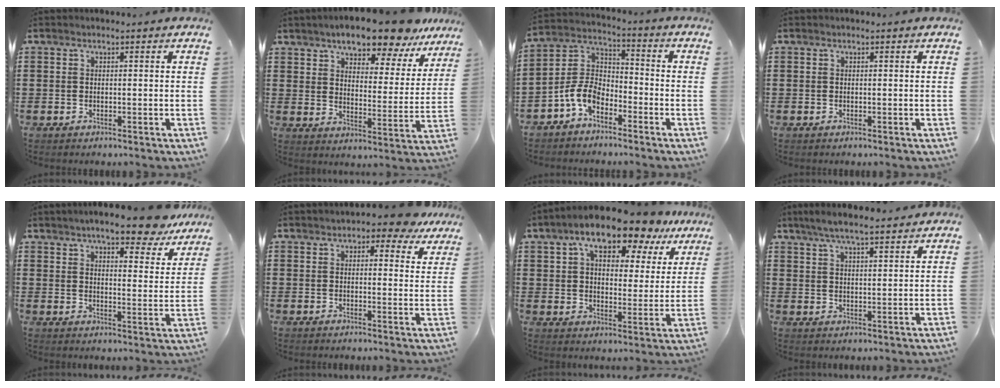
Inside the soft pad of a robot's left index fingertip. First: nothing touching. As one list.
[{"total": 9.9, "force": [8.7, 1.9, 4.3], "torque": [-0.091, -0.041, 0.152]}, {"total": 7.5, "force": [-4.8, 4.1, 4.0], "torque": [-0.115, 0.000, -0.103]}, {"total": 0.0}, {"total": 7.8, "force": [6.8, 0.9, 3.6], "torque": [-0.069, -0.031, 0.117]}, {"total": 3.7, "force": [3.1, 1.4, 1.5], "torque": [-0.025, -0.007, 0.053]}, {"total": 10.7, "force": [8.4, 3.3, 5.7], "torque": [-0.112, -0.027, 0.145]}, {"total": 5.4, "force": [4.6, 0.6, 2.8], "torque": [-0.065, -0.009, 0.083]}]